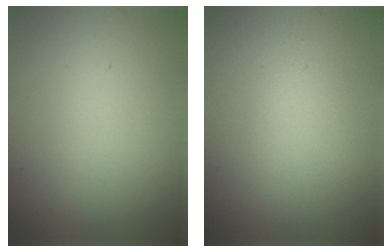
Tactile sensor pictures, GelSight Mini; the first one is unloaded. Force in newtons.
{"total": 1.2, "press": 1.2, "slide": 0.1}